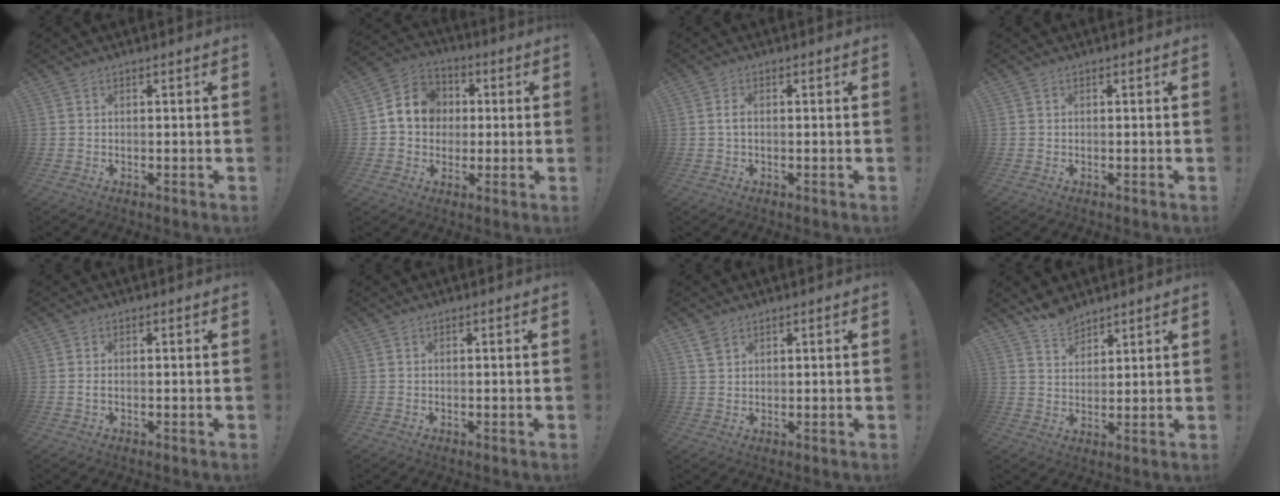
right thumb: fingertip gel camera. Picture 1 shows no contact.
{"total": 10.5, "force": [1.1, 9.6, 4.1], "torque": [-0.054, 0.009, 0.031]}
{"total": 1.7, "force": [-0.1, 0.6, 1.6], "torque": [-0.033, 0.006, 0.000]}
{"total": 0.0}
{"total": 1.0, "force": [-0.1, 0.3, 0.9], "torque": [-0.012, 0.001, -0.003]}
{"total": 0.0}
{"total": 3.0, "force": [2.2, 1.6, 1.2], "torque": [-0.014, -0.013, 0.040]}
{"total": 6.2, "force": [5.7, 2.3, 1.2], "torque": [-0.022, -0.037, 0.108]}